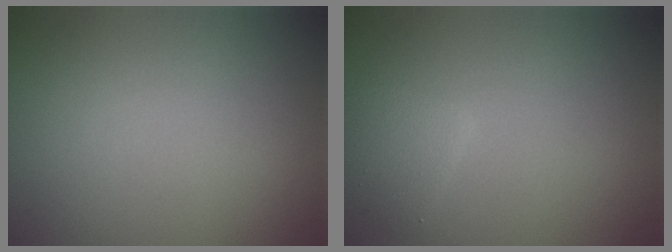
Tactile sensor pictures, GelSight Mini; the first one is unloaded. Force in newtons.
{"total": 2.0, "press": 2.0, "slide": 0.1}